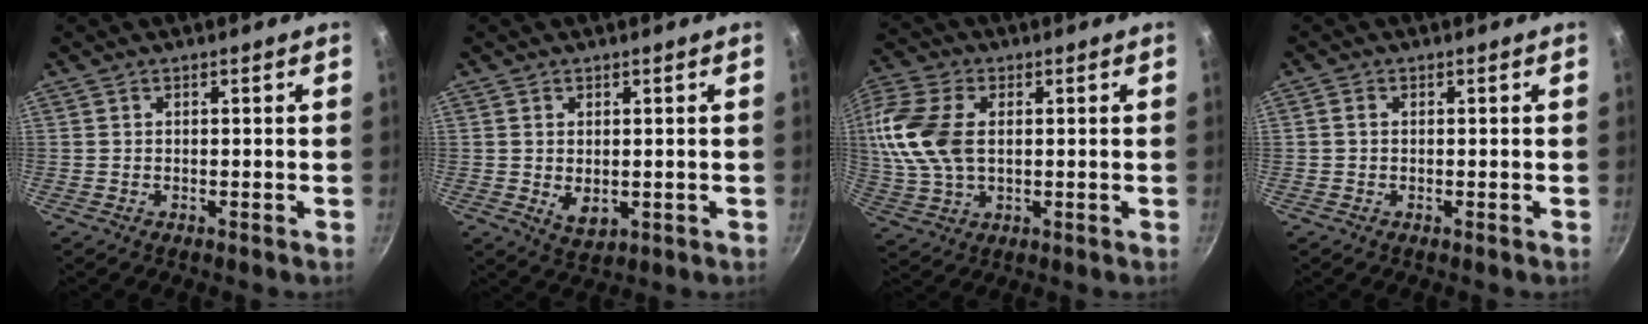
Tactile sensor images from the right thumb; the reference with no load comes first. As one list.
[{"total": 4.3, "force": [-0.1, 2.8, 3.2], "torque": [-0.053, -0.013, 0.007]}, {"total": 14.7, "force": [1.8, 9.4, 11.1], "torque": [-0.233, 0.011, 0.029]}, {"total": 0.9, "force": [0.0, 0.7, 0.5], "torque": [-0.010, 0.005, -0.002]}]